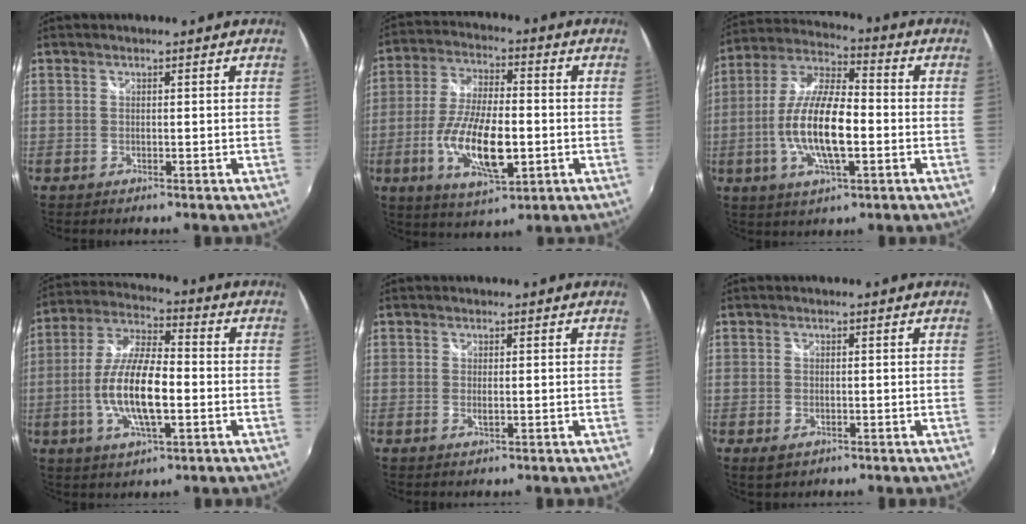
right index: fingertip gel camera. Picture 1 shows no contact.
{"total": 14.4, "force": [-3.6, 5.4, 12.9], "torque": [-0.258, -0.012, -0.064]}
{"total": 14.8, "force": [-2.9, 5.0, 13.6], "torque": [-0.275, -0.001, -0.058]}
{"total": 13.8, "force": [-2.9, 4.5, 12.7], "torque": [-0.260, -0.002, -0.056]}
{"total": 1.2, "force": [-0.1, 0.2, 1.1], "torque": [-0.022, -0.001, -0.004]}
{"total": 2.6, "force": [-1.3, 1.6, 1.6], "torque": [-0.031, -0.007, -0.020]}